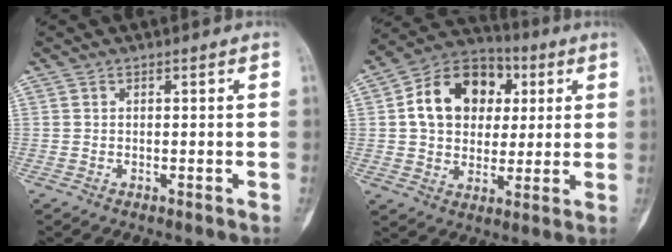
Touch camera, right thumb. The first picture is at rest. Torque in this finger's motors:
{"motor_torque": [0.89, 1.33, 0.24, -0.10, 0.11]}